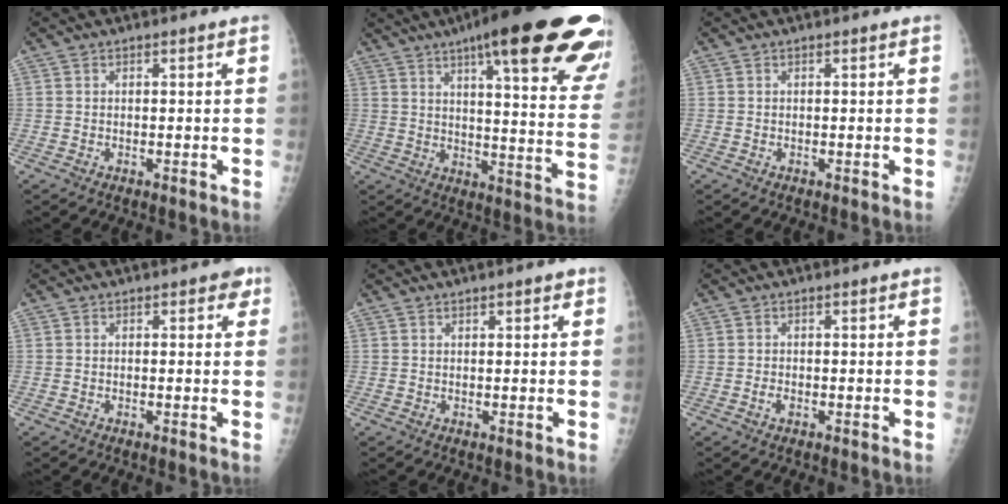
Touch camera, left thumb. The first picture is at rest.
{"total": 30.5, "force": [18.5, 6.0, 23.5], "torque": [-0.235, -0.046, 0.239]}
{"total": 0.0}
{"total": 2.0, "force": [0.9, 1.3, 1.2], "torque": [0.006, 0.001, 0.004]}
{"total": 1.5, "force": [1.0, 0.6, 0.9], "torque": [-0.006, -0.002, 0.011]}
{"total": 1.0, "force": [-0.4, 0.6, 0.8], "torque": [-0.014, 0.000, -0.006]}